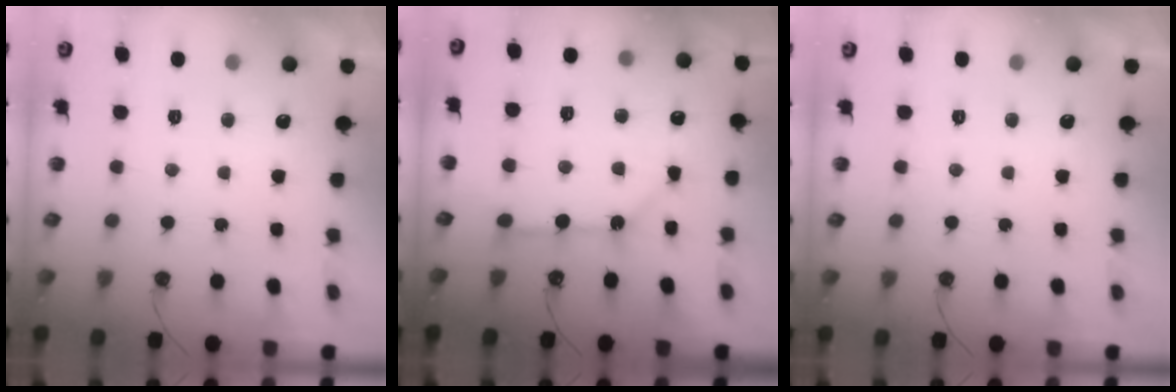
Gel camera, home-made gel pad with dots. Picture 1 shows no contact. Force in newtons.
{"total": 11.6, "press": 11.5, "slide": 1.1}
{"total": 0.6, "press": 0.1, "slide": 0.5}